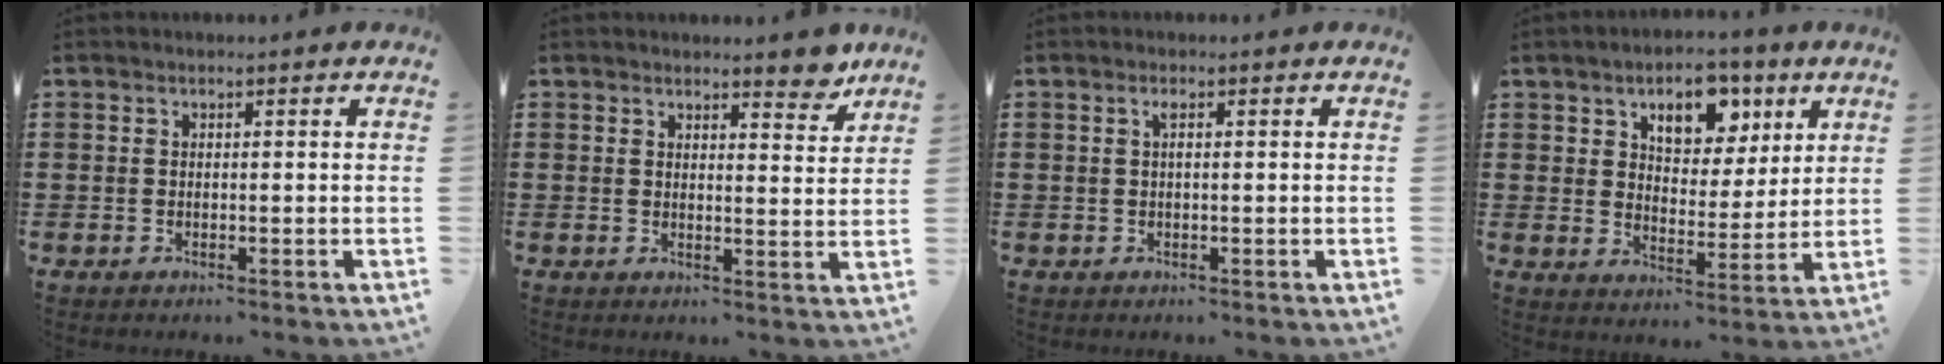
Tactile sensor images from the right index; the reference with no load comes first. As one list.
[{"total": 4.2, "force": [3.7, 1.2, 1.5], "torque": [-0.012, -0.015, 0.064]}, {"total": 1.0, "force": [0.2, 0.1, 0.9], "torque": [-0.019, 0.002, 0.003]}, {"total": 7.7, "force": [4.4, 4.8, 4.2], "torque": [-0.075, -0.002, 0.071]}]